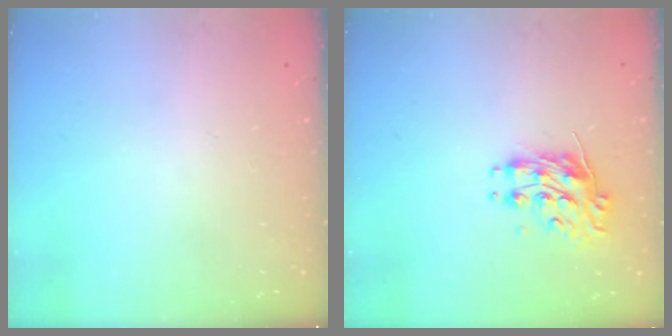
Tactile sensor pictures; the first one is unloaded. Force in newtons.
{"total": 10.4, "press": 10.4, "slide": 0.5}